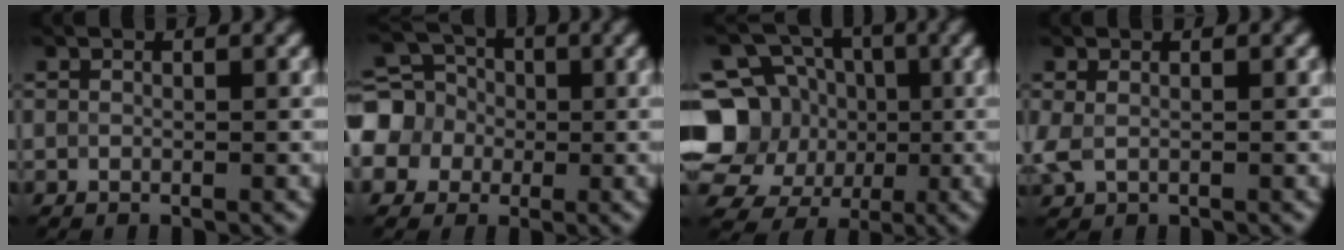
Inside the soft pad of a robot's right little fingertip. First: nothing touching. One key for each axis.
{"total": 7.0, "fx": -0.6, "fy": 6.4, "fz": 2.6, "tx": -0.071, "ty": 0.007, "tz": -0.044}
{"total": 9.7, "fx": -0.5, "fy": 9.0, "fz": 3.7, "tx": -0.079, "ty": -0.001, "tz": -0.037}
{"total": 1.6, "fx": -0.1, "fy": 1.1, "fz": 1.1, "tx": -0.032, "ty": 0.000, "tz": -0.003}